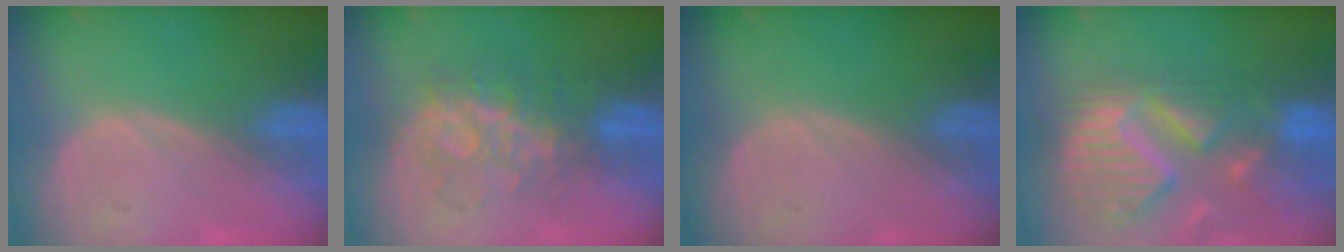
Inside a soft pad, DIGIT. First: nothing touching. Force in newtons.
{"total": 7.7, "press": 7.4, "slide": 2.1}
{"total": 0.0}
{"total": 13.7, "press": 11.6, "slide": 7.3}